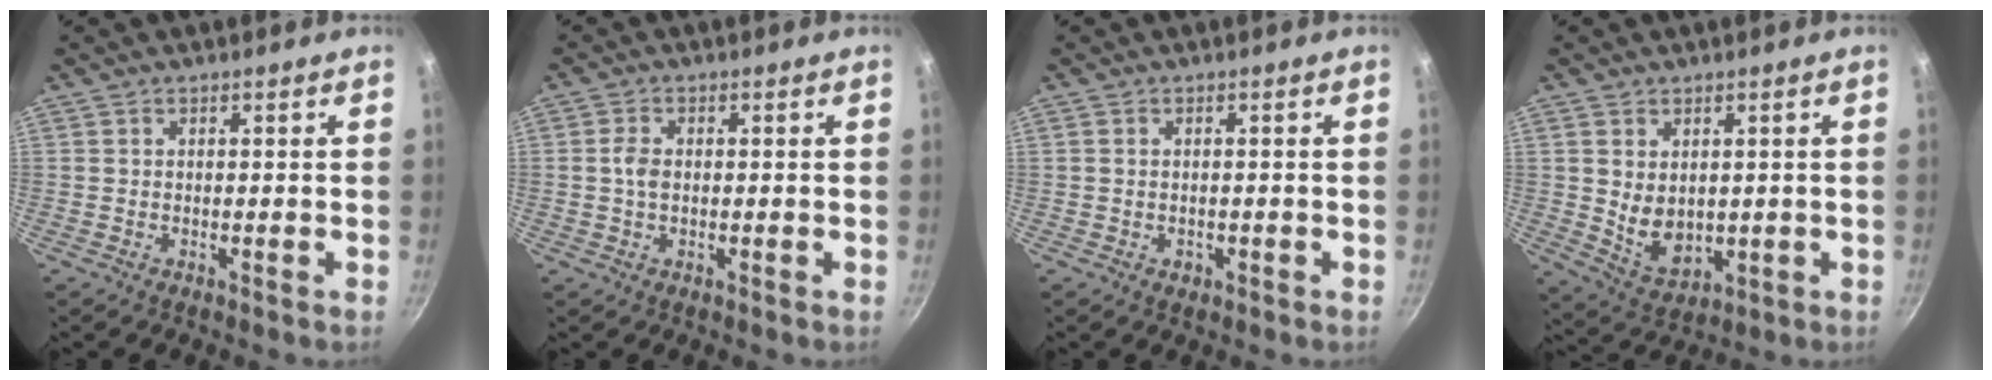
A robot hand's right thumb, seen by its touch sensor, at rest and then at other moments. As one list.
[{"total": 2.8, "force": [0.0, 1.8, 2.1], "torque": [-0.043, 0.007, -0.004]}, {"total": 1.3, "force": [-0.5, 0.9, 0.8], "torque": [-0.010, 0.001, -0.006]}, {"total": 7.3, "force": [0.8, 5.2, 5.1], "torque": [-0.074, -0.020, 0.035]}]